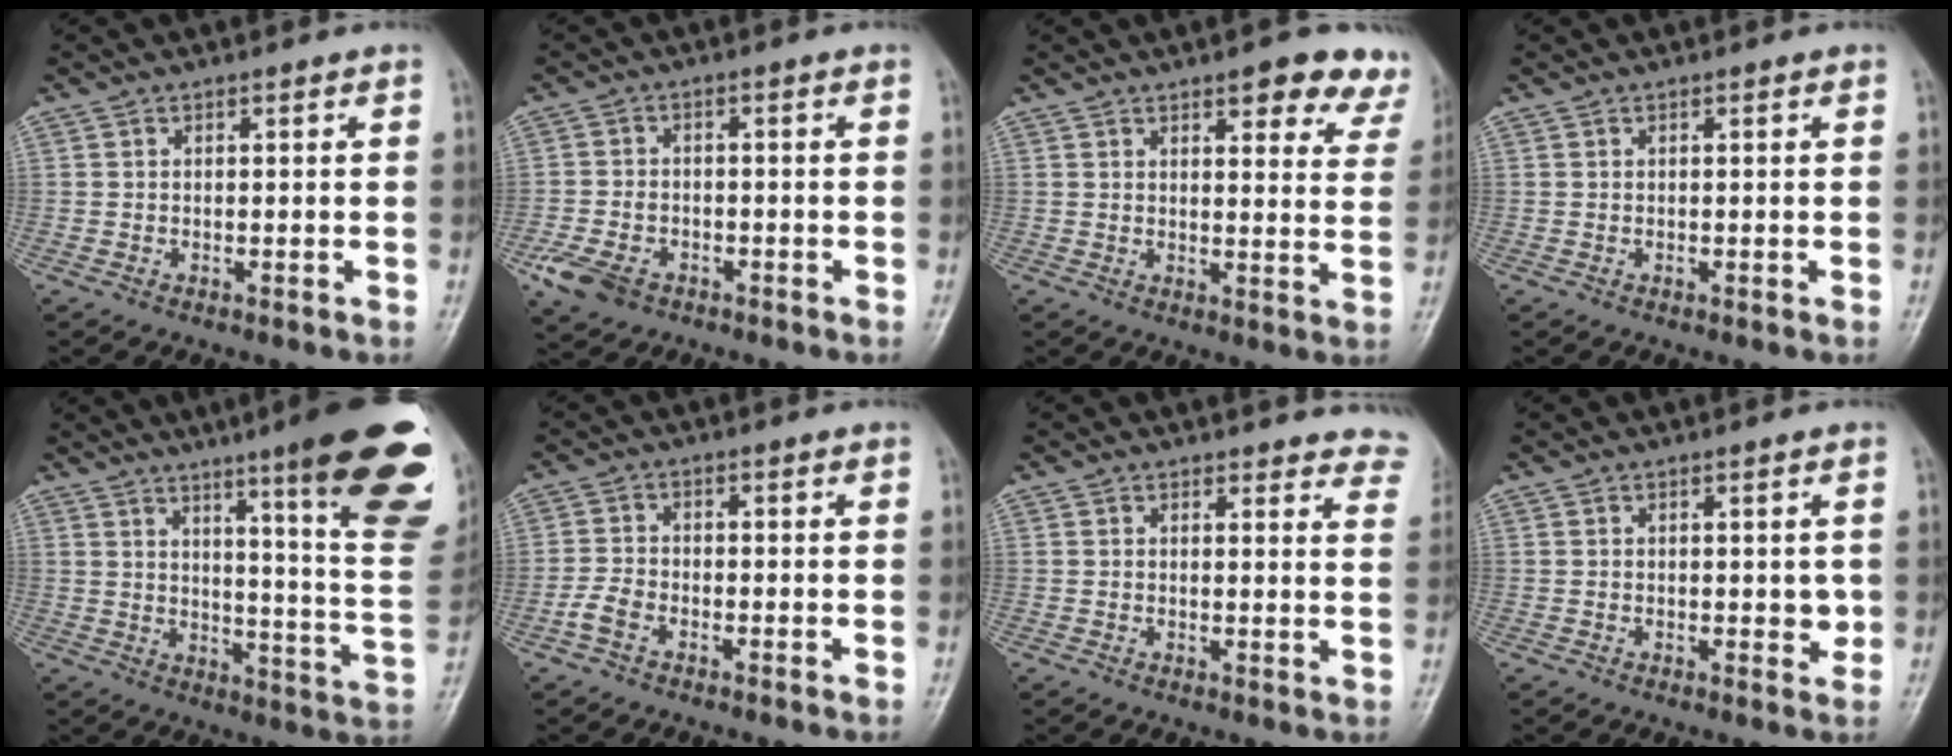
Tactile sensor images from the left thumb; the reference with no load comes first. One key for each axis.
{"total": 6.8, "fx": -3.7, "fy": 4.6, "fz": 3.4, "tx": -0.074, "ty": 0.012, "tz": -0.065}
{"total": 12.0, "fx": 8.4, "fy": 4.3, "fz": 7.4, "tx": -0.042, "ty": -0.035, "tz": 0.083}
{"total": 0.0}
{"total": 25.4, "fx": 14.6, "fy": 3.4, "fz": 20.5, "tx": -0.221, "ty": -0.069, "tz": 0.191}
{"total": 3.2, "fx": -2.0, "fy": 1.8, "fz": 1.8, "tx": -0.043, "ty": 0.009, "tz": -0.044}
{"total": 9.4, "fx": 8.8, "fy": 2.9, "fz": 1.6, "tx": 0.040, "ty": -0.038, "tz": 0.068}
{"total": 2.8, "fx": 0.0, "fy": 1.5, "fz": 2.4, "tx": -0.013, "ty": -0.002, "tz": 0.000}